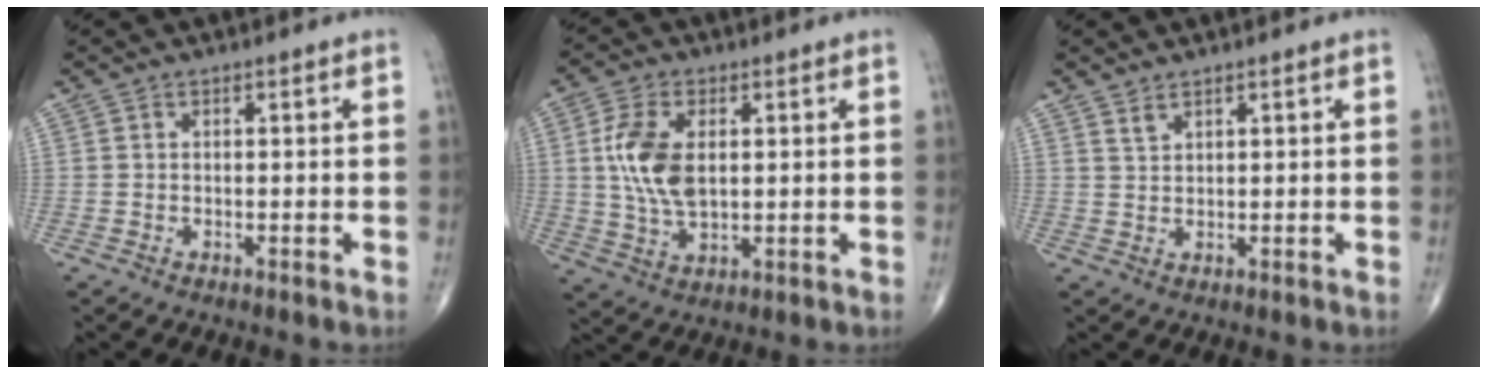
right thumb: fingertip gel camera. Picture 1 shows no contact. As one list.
[{"total": 10.2, "force": [1.6, 5.6, 8.3], "torque": [-0.167, -0.006, 0.034]}, {"total": 1.7, "force": [1.4, 0.6, 0.7], "torque": [-0.008, -0.007, 0.030]}]